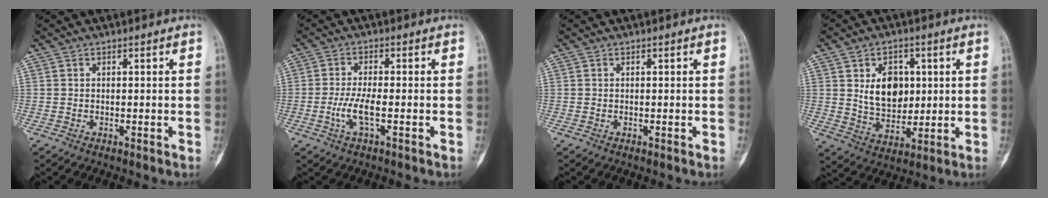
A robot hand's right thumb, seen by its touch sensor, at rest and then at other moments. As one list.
[{"total": 4.8, "force": [-1.4, 1.2, 4.5], "torque": [-0.102, 0.003, -0.029]}, {"total": 0.0}, {"total": 10.2, "force": [2.3, 7.2, 6.9], "torque": [-0.074, -0.016, 0.049]}]